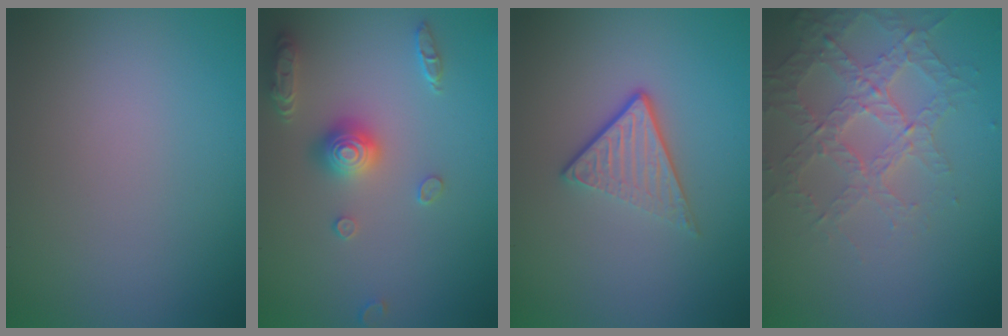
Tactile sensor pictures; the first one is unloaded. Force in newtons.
{"total": 3.4, "press": 3.2, "slide": 1.0}
{"total": 3.6, "press": 2.4, "slide": 2.6}
{"total": 3.6, "press": 3.4, "slide": 1.4}